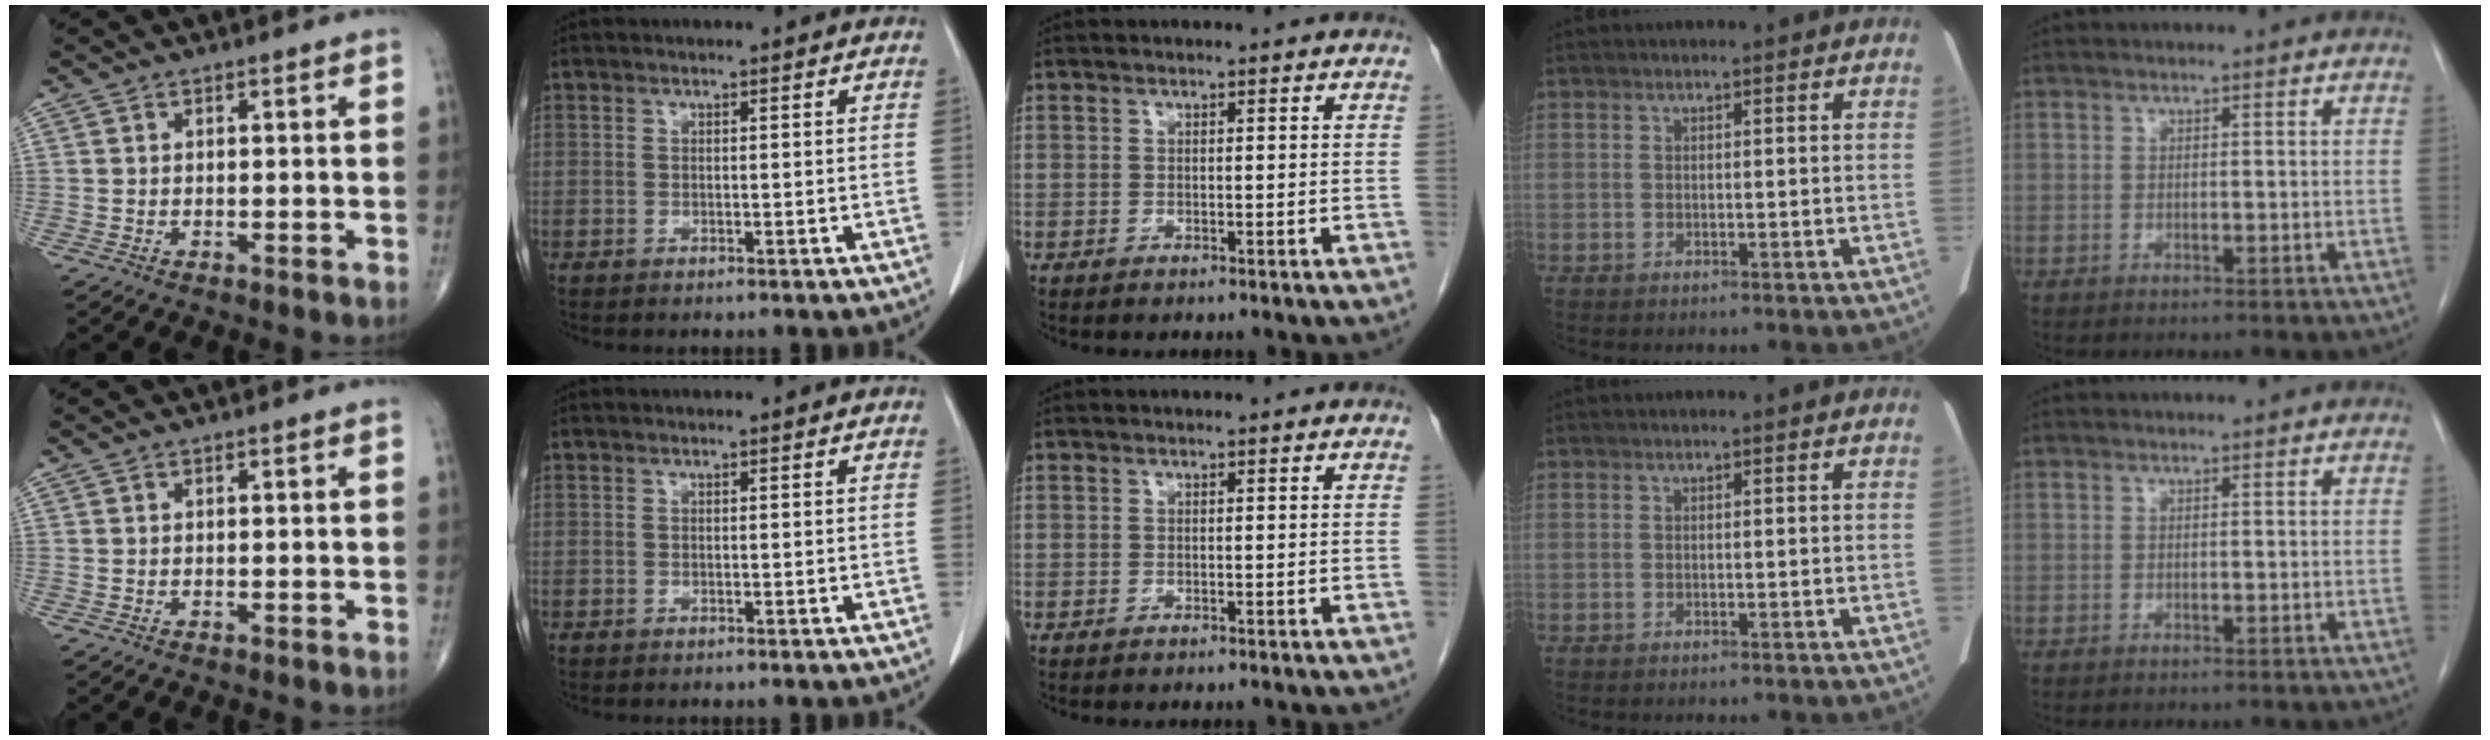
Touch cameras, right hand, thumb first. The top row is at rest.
{}